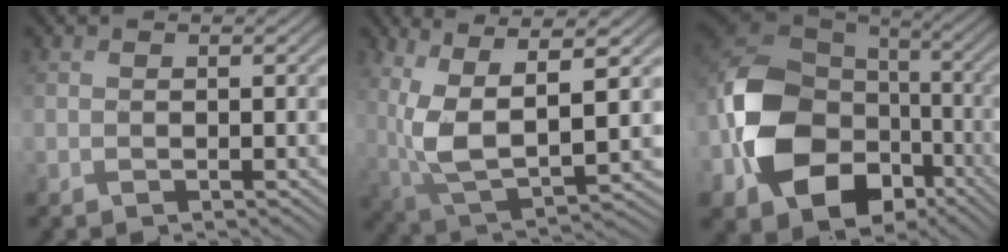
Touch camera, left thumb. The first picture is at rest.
{"total": 9.8, "force": [1.8, 3.8, 8.8], "torque": [-0.205, -0.009, 0.040]}
{"total": 16.6, "force": [-4.9, 12.3, 10.1], "torque": [-0.228, -0.037, -0.090]}